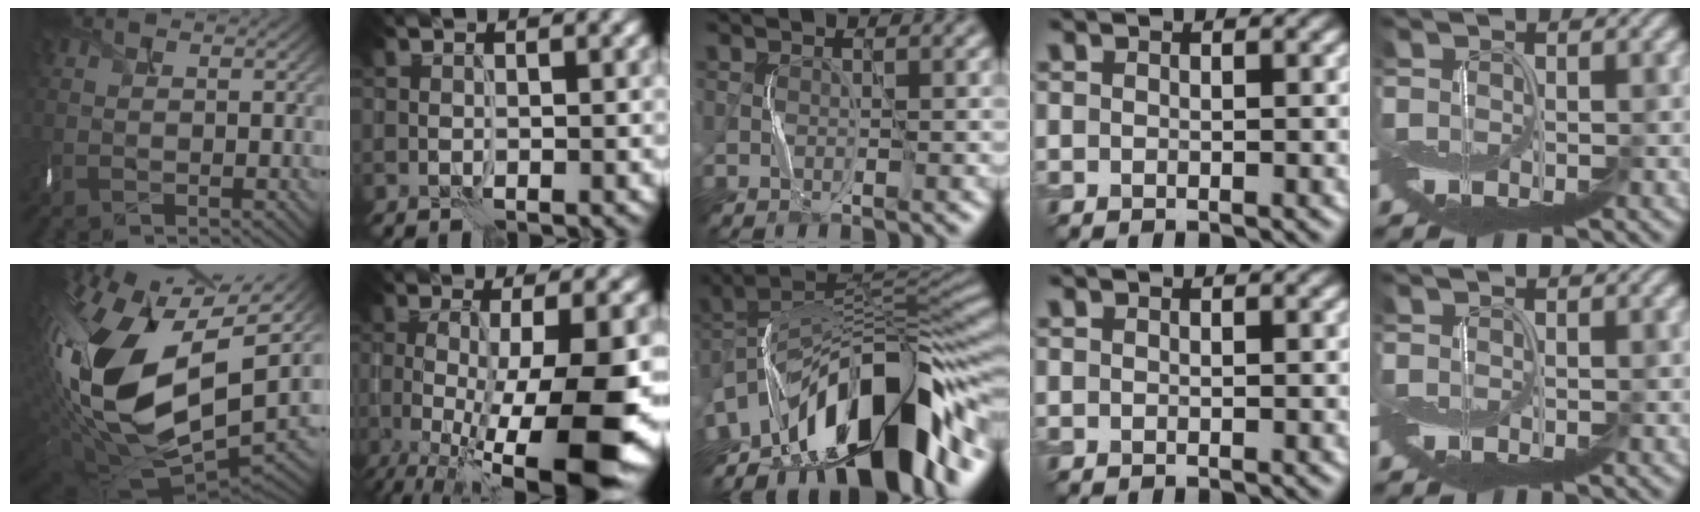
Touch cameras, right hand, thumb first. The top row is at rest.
{"thumb": {"total": 20.6, "force": [0.1, 11.1, 17.4], "torque": [-0.393, -0.054, 0.019]}, "index": {"total": 13.6, "force": [-3.2, 3.5, 12.7], "torque": [-0.169, -0.016, -0.043]}, "middle": {"total": 14.5, "force": [-8.4, 5.6, 10.4], "torque": [-0.151, 0.029, -0.153]}}